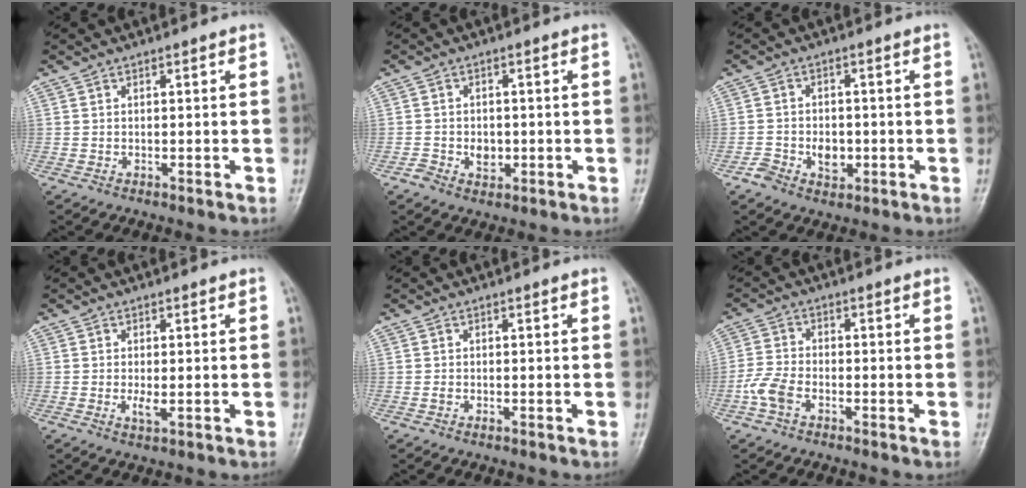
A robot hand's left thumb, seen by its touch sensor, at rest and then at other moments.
{"total": 3.5, "force": [-1.0, 2.8, 1.9], "torque": [-0.017, 0.003, -0.013]}
{"total": 5.2, "force": [-1.8, 3.8, 3.0], "torque": [-0.036, 0.010, -0.027]}
{"total": 2.0, "force": [-0.2, 0.7, 1.9], "torque": [-0.037, -0.006, -0.002]}
{"total": 0.5, "force": [-0.3, 0.2, 0.4], "torque": [-0.008, 0.006, -0.002]}
{"total": 4.9, "force": [-2.6, 2.8, 3.1], "torque": [-0.070, 0.011, -0.057]}